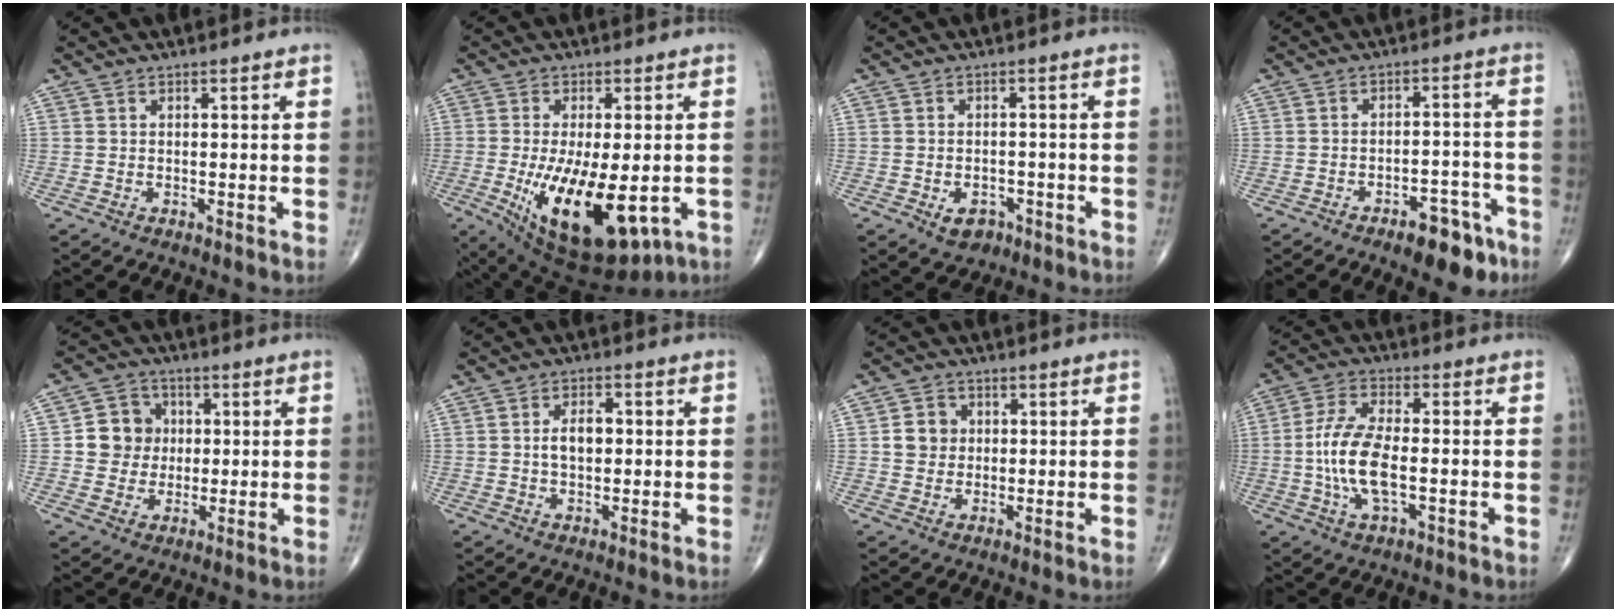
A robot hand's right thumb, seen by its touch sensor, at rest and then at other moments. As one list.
[{"total": 18.5, "force": [-4.9, 8.1, 15.9], "torque": [-0.271, -0.021, -0.053]}, {"total": 4.1, "force": [-2.0, 2.9, 2.1], "torque": [-0.021, 0.010, -0.023]}, {"total": 8.7, "force": [-5.5, 3.8, 5.4], "torque": [-0.052, 0.041, -0.075]}, {"total": 8.1, "force": [0.7, 7.5, 2.9], "torque": [-0.010, 0.006, 0.005]}, {"total": 4.9, "force": [0.2, 3.0, 3.9], "torque": [-0.064, 0.008, 0.002]}, {"total": 4.6, "force": [0.6, 4.2, 1.8], "torque": [-0.008, 0.002, 0.007]}, {"total": 11.4, "force": [-1.6, 4.8, 10.2], "torque": [-0.216, 0.012, -0.032]}]